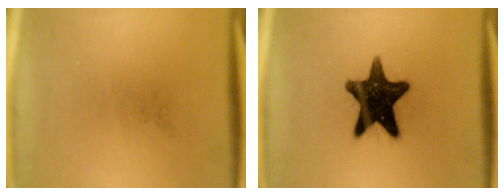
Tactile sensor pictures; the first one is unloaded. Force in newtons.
{"total": 14.9}